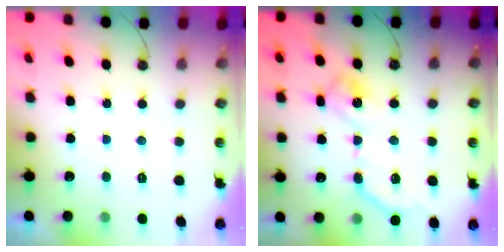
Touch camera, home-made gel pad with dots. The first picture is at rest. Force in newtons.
{"total": 11.8, "press": 11.8, "slide": 0.2}